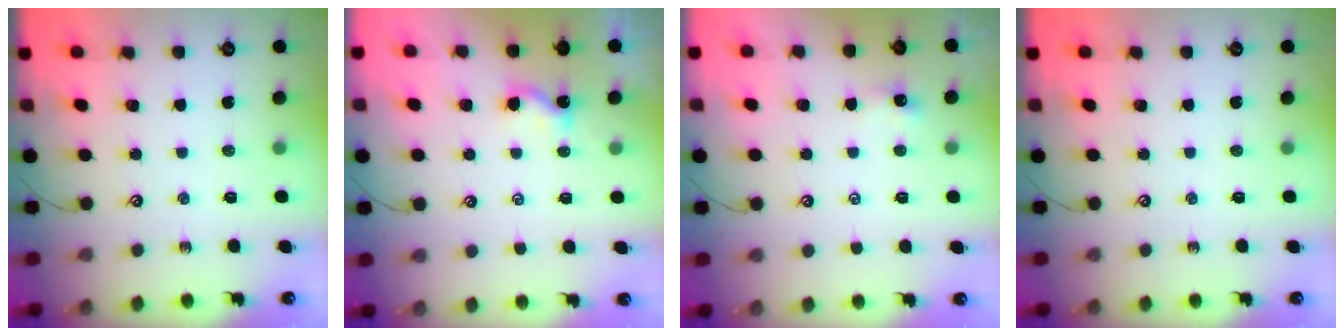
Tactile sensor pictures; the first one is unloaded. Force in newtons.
{"total": 1.0, "press": 1.0, "slide": 0.2}
{"total": 2.3, "press": 2.3, "slide": 0.2}
{"total": 0.0}